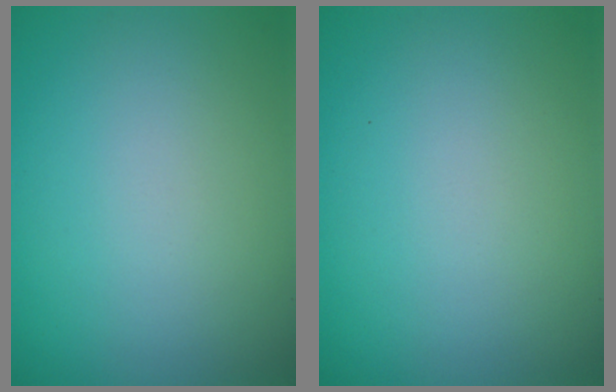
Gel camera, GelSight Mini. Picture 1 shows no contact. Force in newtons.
{"total": 0.0}